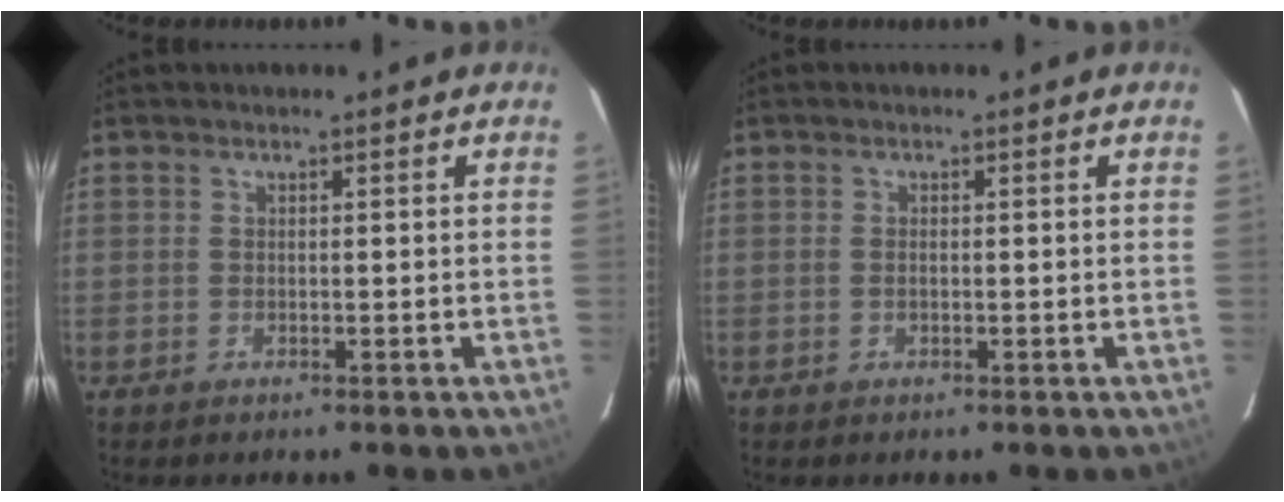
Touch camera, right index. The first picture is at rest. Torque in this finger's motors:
{"motor_torque": [-0.15, 0.12, -0.05, 0.00]}